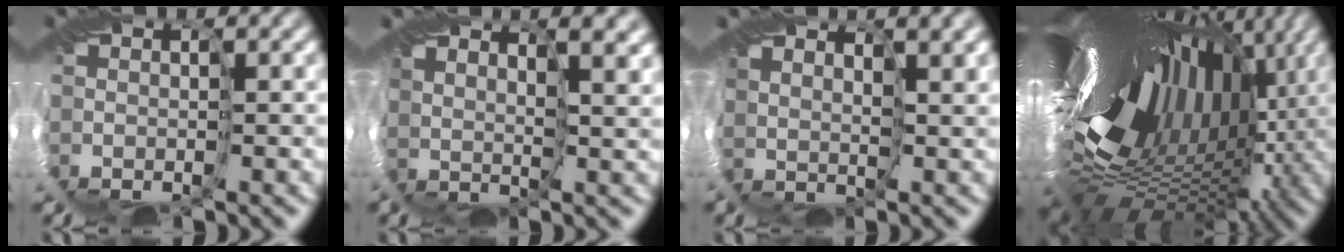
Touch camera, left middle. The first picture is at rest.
{"total": 4.8, "force": [4.2, 1.4, 1.8], "torque": [-0.039, 0.005, 0.081]}
{"total": 3.4, "force": [3.2, 0.8, 0.7], "torque": [-0.016, 0.007, 0.063]}
{"total": 18.5, "force": [4.1, 9.6, 15.3], "torque": [-0.277, -0.008, 0.061]}